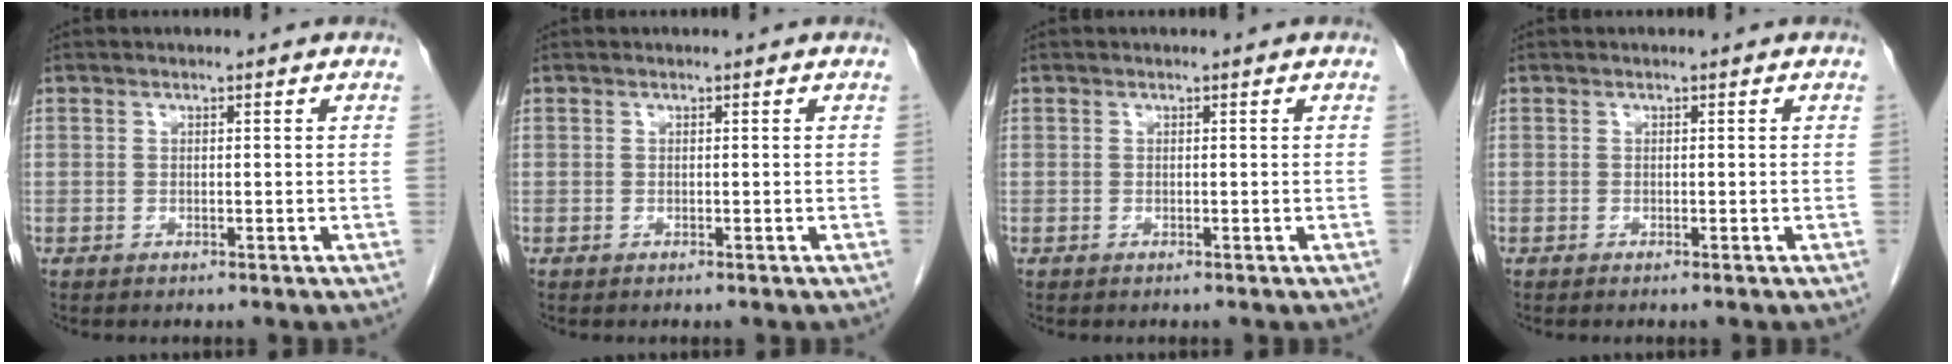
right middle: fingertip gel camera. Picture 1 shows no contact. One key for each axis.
{"total": 0.0}
{"total": 0.0}
{"total": 0.0}